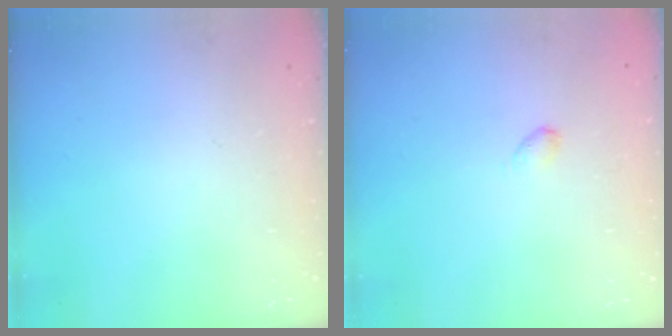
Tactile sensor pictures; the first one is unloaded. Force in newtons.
{"total": 2.9, "press": 2.9, "slide": 0.4}